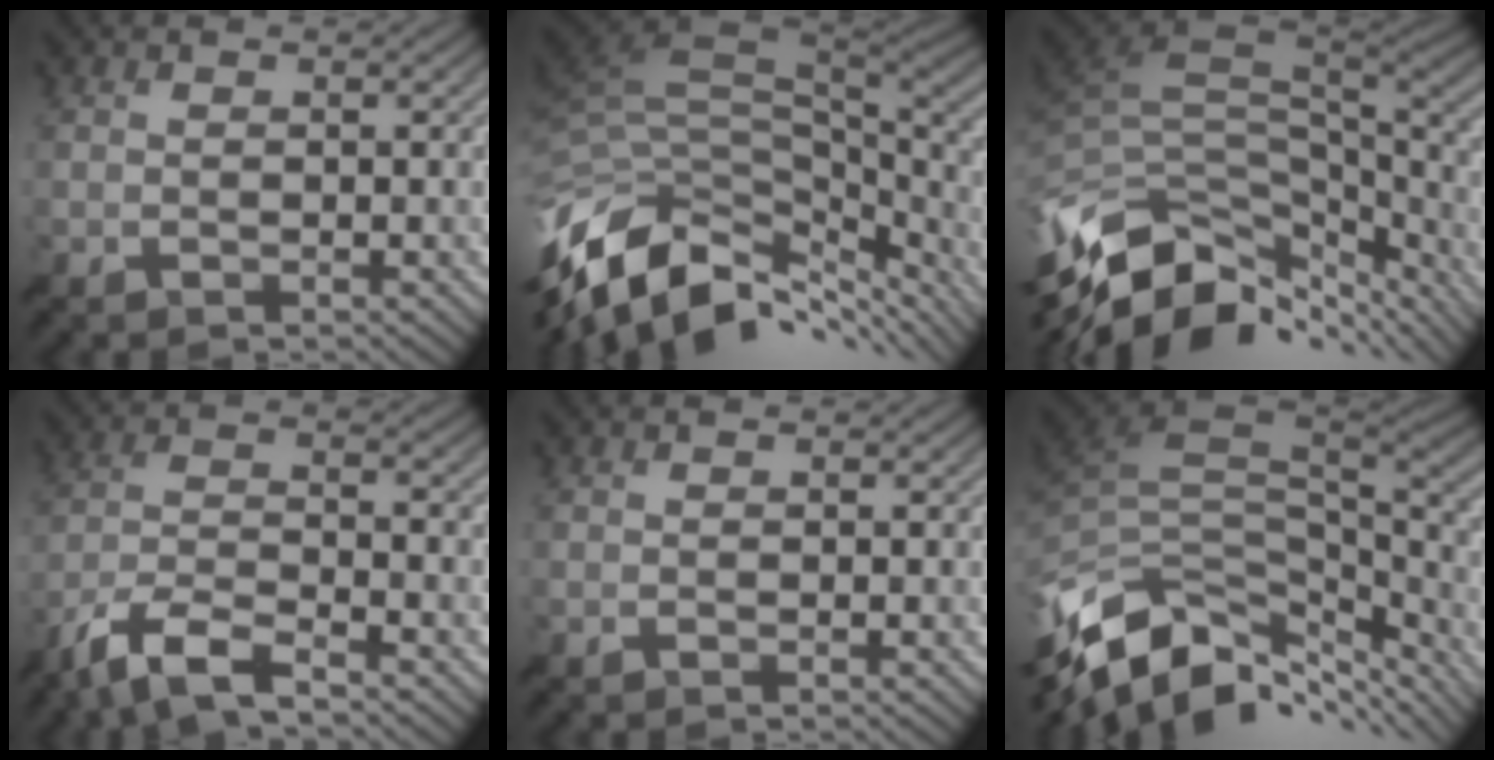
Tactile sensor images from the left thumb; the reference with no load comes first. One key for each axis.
{"total": 14.8, "fx": -5.1, "fy": 8.4, "fz": 11.0, "tx": -0.255, "ty": -0.025, "tz": -0.081}
{"total": 14.2, "fx": -5.7, "fy": 7.8, "fz": 10.3, "tx": -0.247, "ty": -0.024, "tz": -0.091}
{"total": 7.7, "fx": -5.6, "fy": 1.8, "fz": 4.9, "tx": -0.107, "ty": -0.004, "tz": -0.122}
{"total": 0.0}
{"total": 14.3, "fx": -6.2, "fy": 8.2, "fz": 10.0, "tx": -0.237, "ty": -0.027, "tz": -0.101}